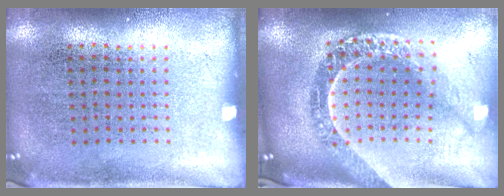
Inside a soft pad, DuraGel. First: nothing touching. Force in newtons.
{"total": 2.9, "press": 2.2, "slide": 1.8}